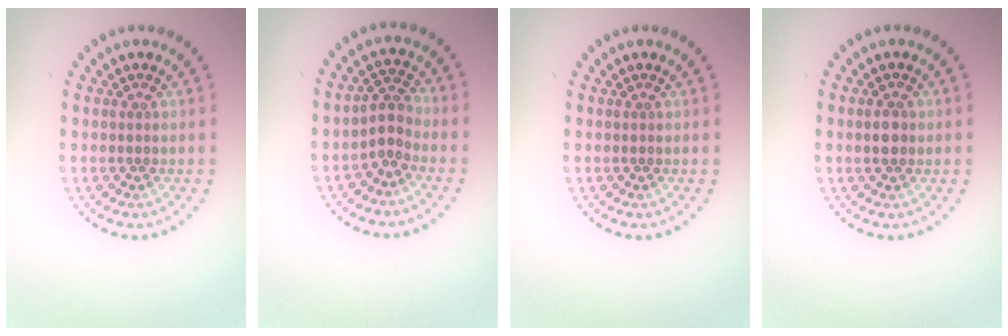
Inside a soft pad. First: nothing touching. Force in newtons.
{"total": 2.1, "press": 1.5, "slide": 1.4}
{"total": 0.0}
{"total": 1.5, "press": 1.5, "slide": 0.2}